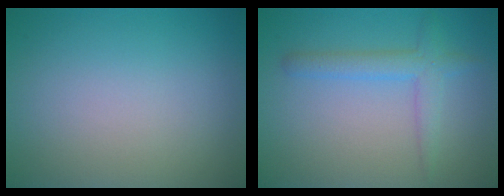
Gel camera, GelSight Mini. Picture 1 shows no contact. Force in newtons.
{"total": 2.7, "press": 2.7, "slide": 0.2}